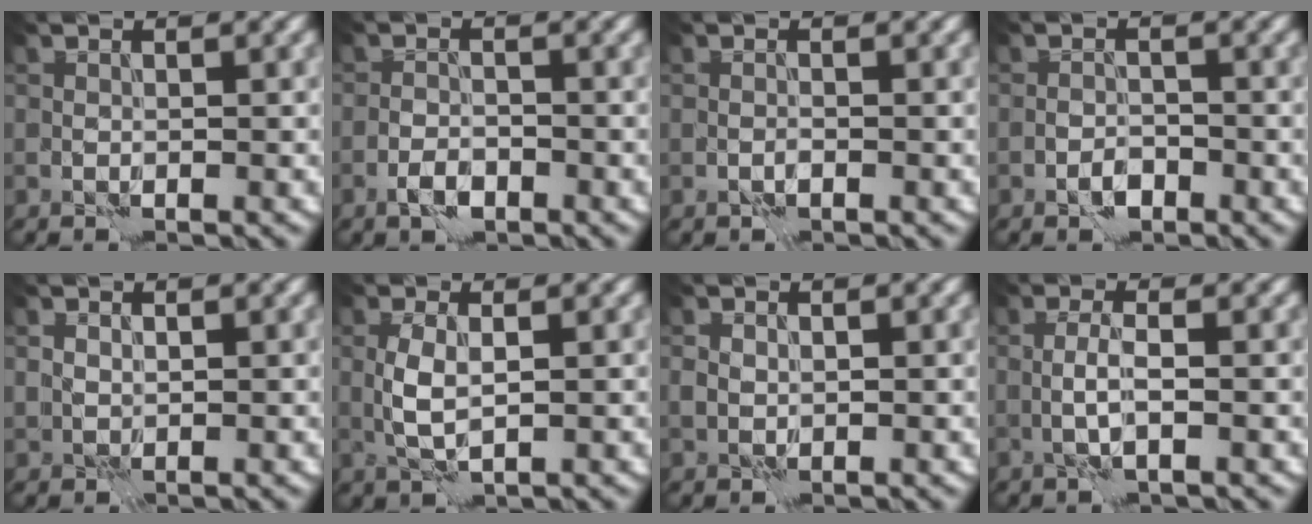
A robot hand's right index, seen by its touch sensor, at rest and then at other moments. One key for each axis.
{"total": 2.0, "fx": -1.3, "fy": 0.9, "fz": 1.1, "tx": -0.018, "ty": 0.004, "tz": -0.027}
{"total": 0.7, "fx": -0.5, "fy": 0.2, "fz": 0.4, "tx": -0.008, "ty": 0.004, "tz": -0.011}
{"total": 1.6, "fx": -1.2, "fy": 0.8, "fz": 0.7, "tx": -0.007, "ty": 0.006, "tz": -0.022}
{"total": 0.5, "fx": 0.2, "fy": 0.5, "fz": 0.1, "tx": -0.001, "ty": -0.001, "tz": 0.004}
{"total": 2.6, "fx": 0.2, "fy": 1.1, "fz": 2.3, "tx": -0.057, "ty": -0.001, "tz": 0.008}
{"total": 0.8, "fx": 0.0, "fy": 0.7, "fz": 0.3, "tx": -0.007, "ty": 0.001, "tz": -0.001}
{"total": 1.8, "fx": -0.5, "fy": 0.1, "fz": 1.7, "tx": -0.036, "ty": 0.005, "tz": -0.013}